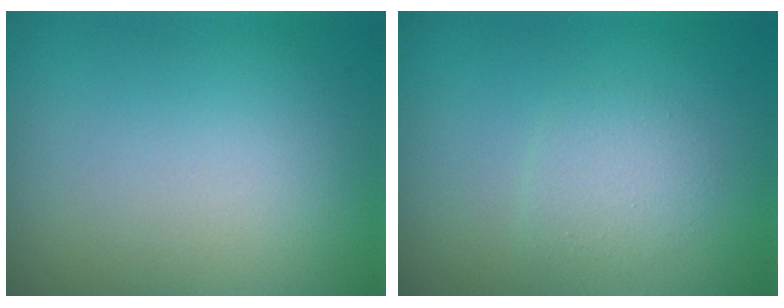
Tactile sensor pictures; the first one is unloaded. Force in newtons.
{"total": 1.7, "press": 1.7, "slide": 0.1}